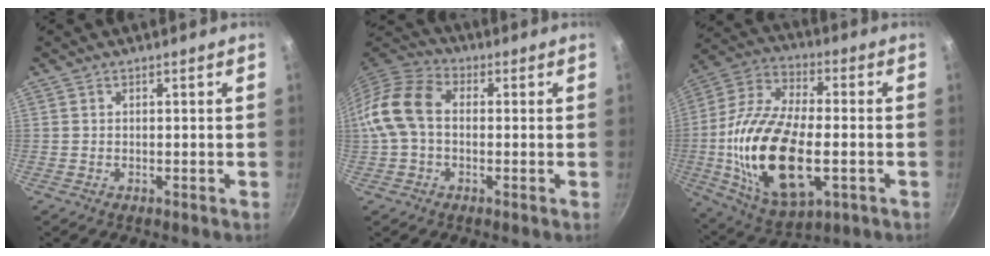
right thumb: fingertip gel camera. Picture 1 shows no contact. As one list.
[{"total": 11.2, "force": [0.0, 7.8, 8.0], "torque": [-0.142, 0.031, -0.021]}, {"total": 24.4, "force": [-3.9, 12.2, 20.7], "torque": [-0.402, 0.018, -0.069]}]